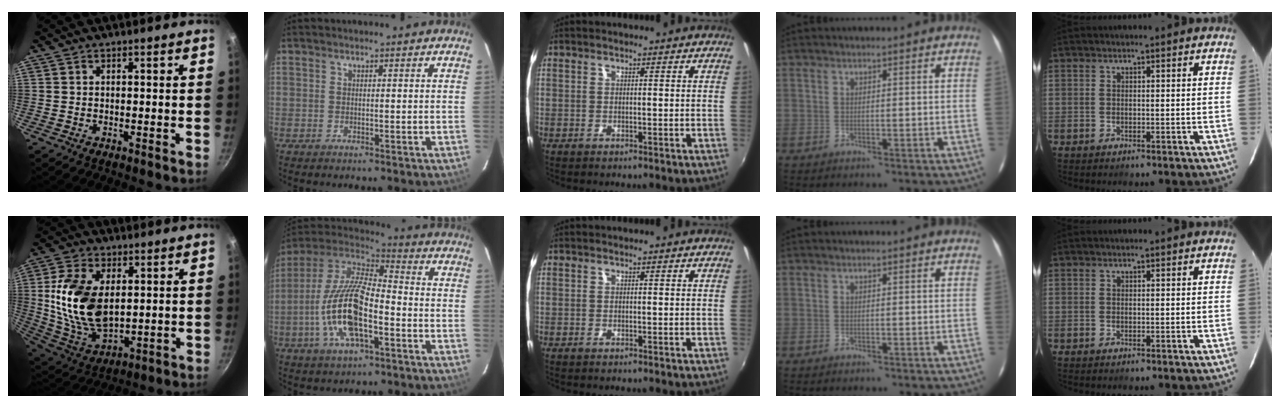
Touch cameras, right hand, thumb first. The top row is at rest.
{"thumb": {"total": 17.6, "force": [2.5, 10.5, 13.9], "torque": [-0.252, -0.015, 0.060]}, "index": {"total": 17.9, "force": [-5.7, 6.6, 15.6], "torque": [-0.321, -0.007, -0.115]}}